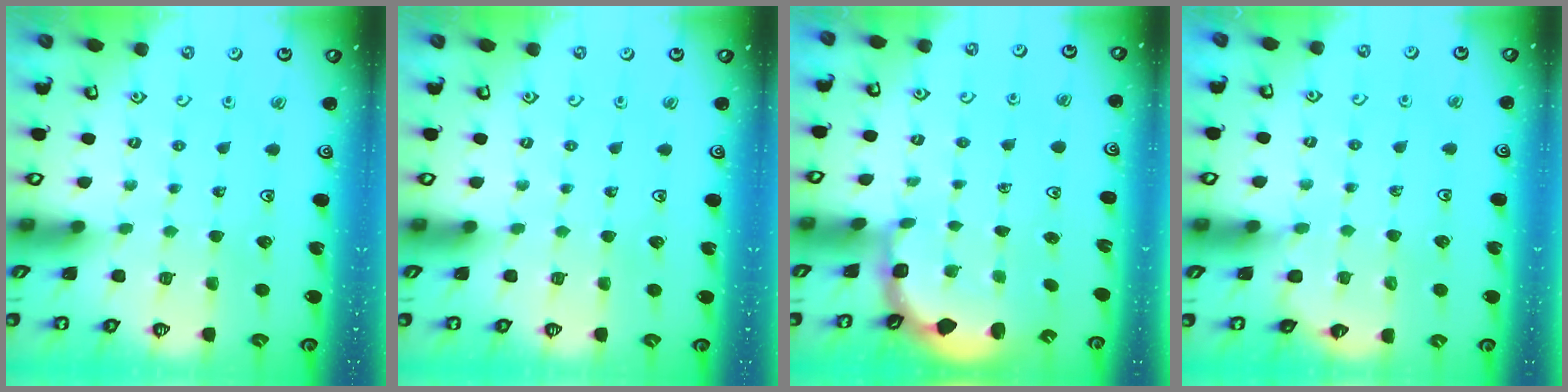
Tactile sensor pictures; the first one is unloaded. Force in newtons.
{"total": 0.0}
{"total": 2.6, "press": 2.0, "slide": 1.7}
{"total": 4.3, "press": 4.2, "slide": 0.7}